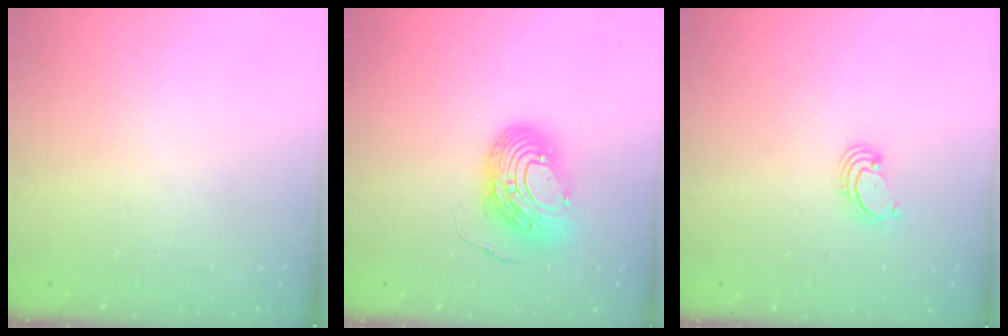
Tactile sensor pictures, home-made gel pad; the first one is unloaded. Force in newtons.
{"total": 12.7, "press": 12.6, "slide": 1.6}
{"total": 2.6, "press": 2.6, "slide": 0.3}